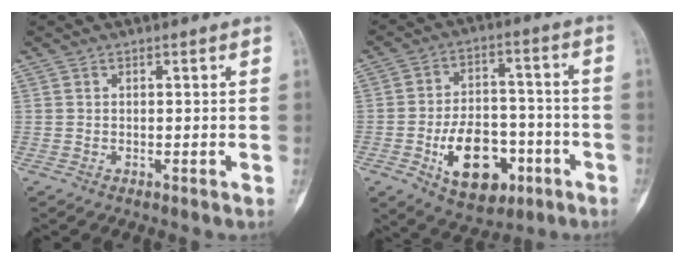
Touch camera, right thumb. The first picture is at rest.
{"total": 15.0, "force": [-5.7, 9.3, 10.3], "torque": [-0.132, 0.034, -0.081]}